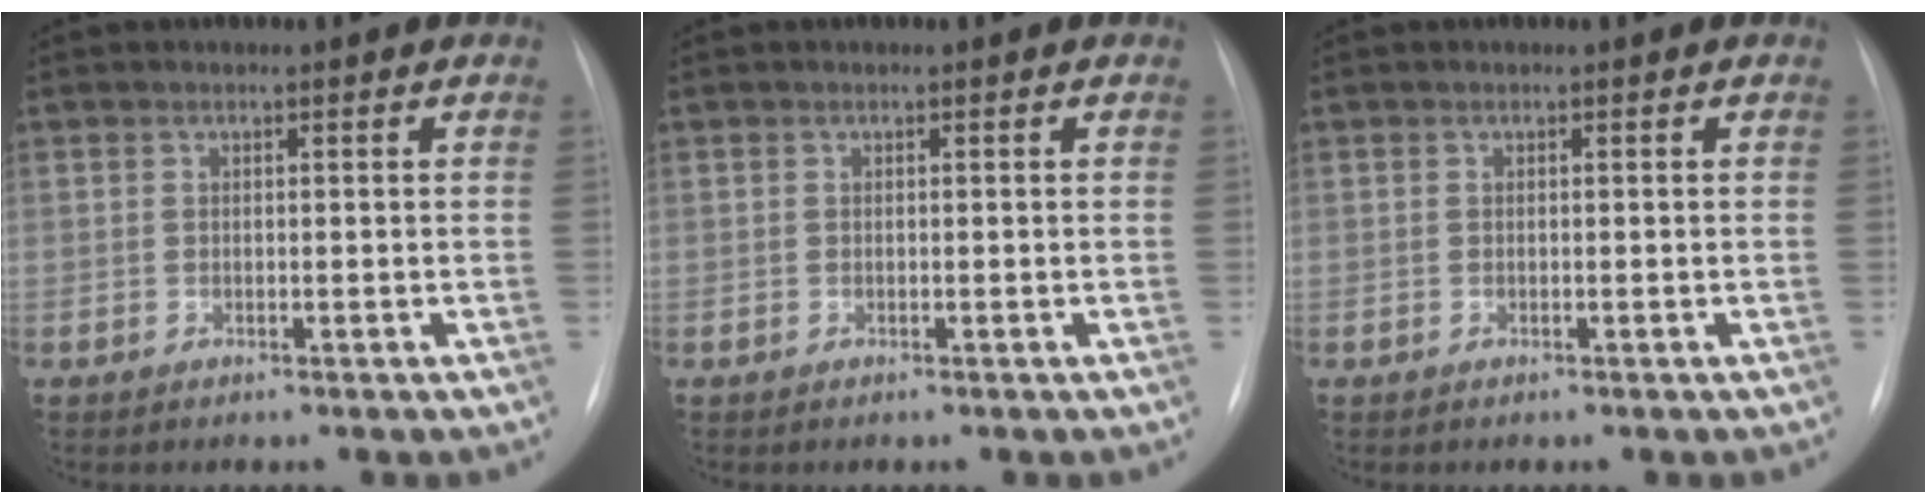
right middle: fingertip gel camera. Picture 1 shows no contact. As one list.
[{"total": 0.0}, {"total": 0.0}]